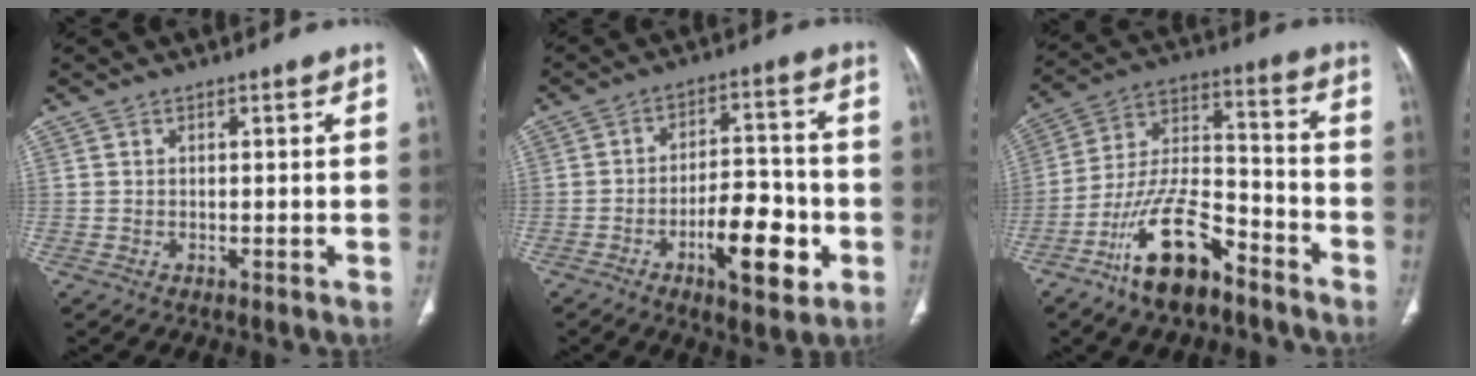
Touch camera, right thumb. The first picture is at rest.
{"total": 12.6, "force": [-4.7, 5.3, 10.4], "torque": [-0.141, 0.032, -0.069]}
{"total": 15.9, "force": [-10.3, 6.3, 10.3], "torque": [-0.183, 0.078, -0.191]}